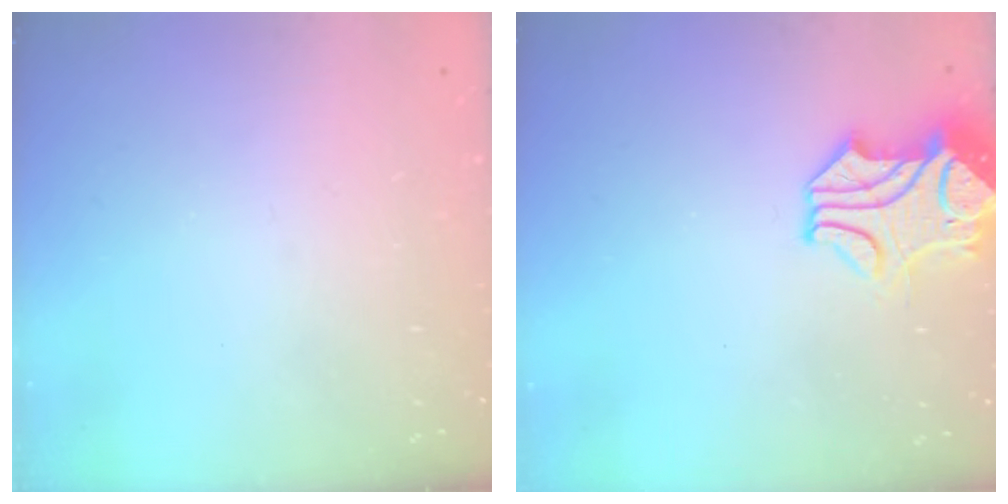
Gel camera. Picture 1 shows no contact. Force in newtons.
{"total": 2.5, "press": 2.3, "slide": 1.0}